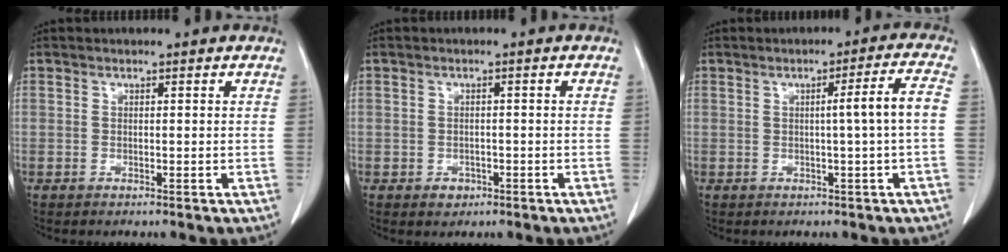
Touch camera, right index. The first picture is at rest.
{"total": 2.7, "force": [-1.2, 2.3, 0.9], "torque": [-0.010, 0.007, -0.009]}
{"total": 5.6, "force": [-0.3, -0.7, 5.5], "torque": [-0.083, 0.009, -0.001]}